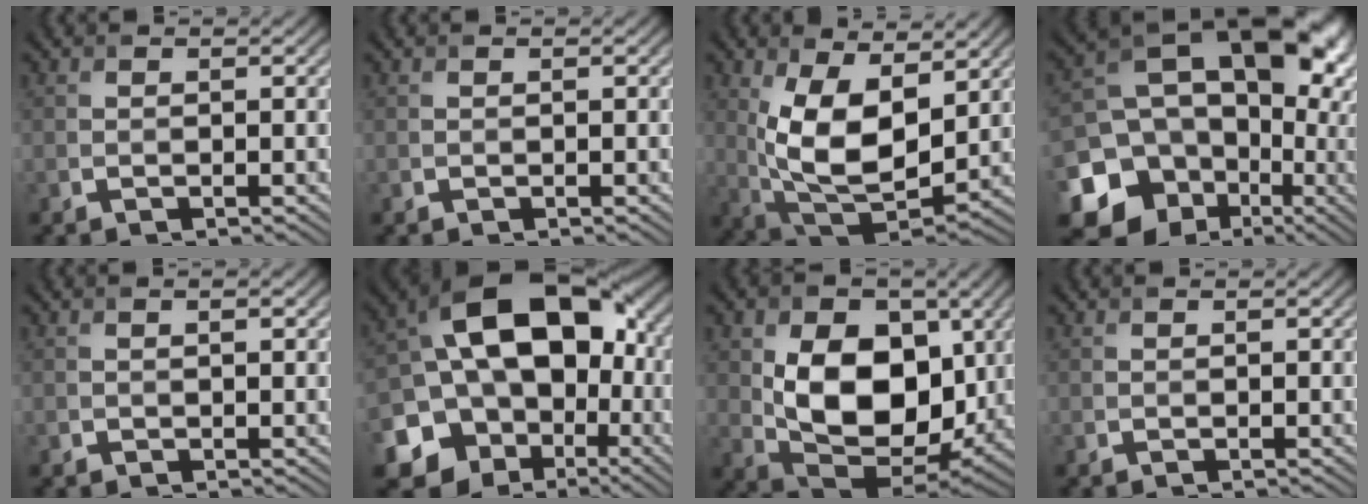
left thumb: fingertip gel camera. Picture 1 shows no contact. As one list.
[{"total": 0.0}, {"total": 12.6, "force": [3.1, 6.5, 10.3], "torque": [-0.207, -0.013, 0.063]}, {"total": 21.0, "force": [-2.5, 17.1, 11.8], "torque": [-0.231, -0.043, -0.042]}, {"total": 0.9, "force": [0.2, 0.4, 0.8], "torque": [-0.013, 0.000, 0.008]}, {"total": 20.2, "force": [-1.9, 16.3, 11.7], "torque": [-0.217, -0.032, -0.032]}, {"total": 13.3, "force": [1.0, 8.8, 9.9], "torque": [-0.182, -0.012, 0.024]}, {"total": 0.0}]